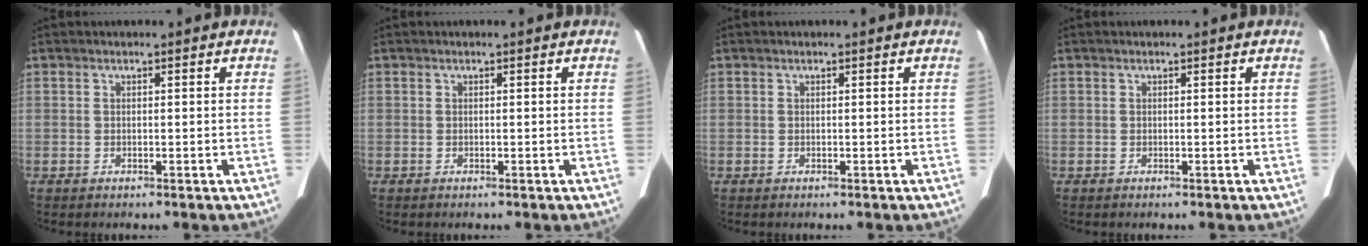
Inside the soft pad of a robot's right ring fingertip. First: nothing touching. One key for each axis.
{"total": 0.0}
{"total": 0.0}
{"total": 0.0}